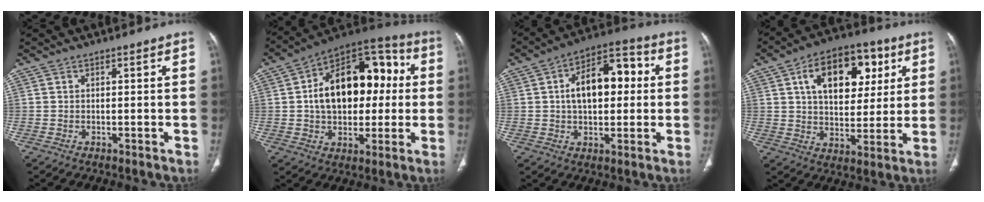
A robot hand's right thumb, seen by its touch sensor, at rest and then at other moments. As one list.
[{"total": 21.9, "force": [2.1, 13.9, 16.8], "torque": [-0.224, 0.037, 0.031]}, {"total": 14.1, "force": [1.8, 8.1, 11.4], "torque": [-0.155, 0.030, 0.021]}, {"total": 17.6, "force": [6.3, 10.7, 12.6], "torque": [-0.146, -0.002, 0.097]}]